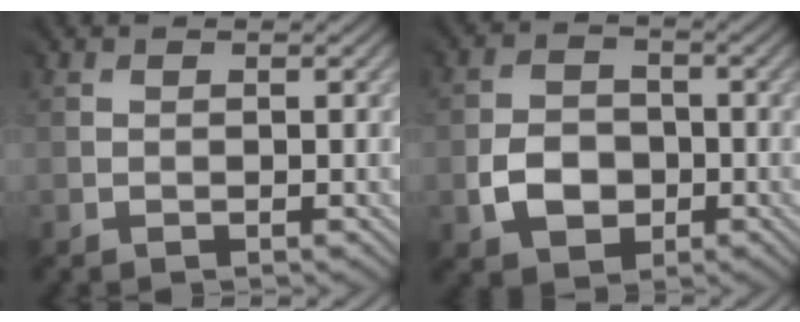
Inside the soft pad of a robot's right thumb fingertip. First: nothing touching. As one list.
[{"total": 3.1, "force": [-1.5, 2.6, 0.7], "torque": [-0.013, -0.005, -0.030]}]